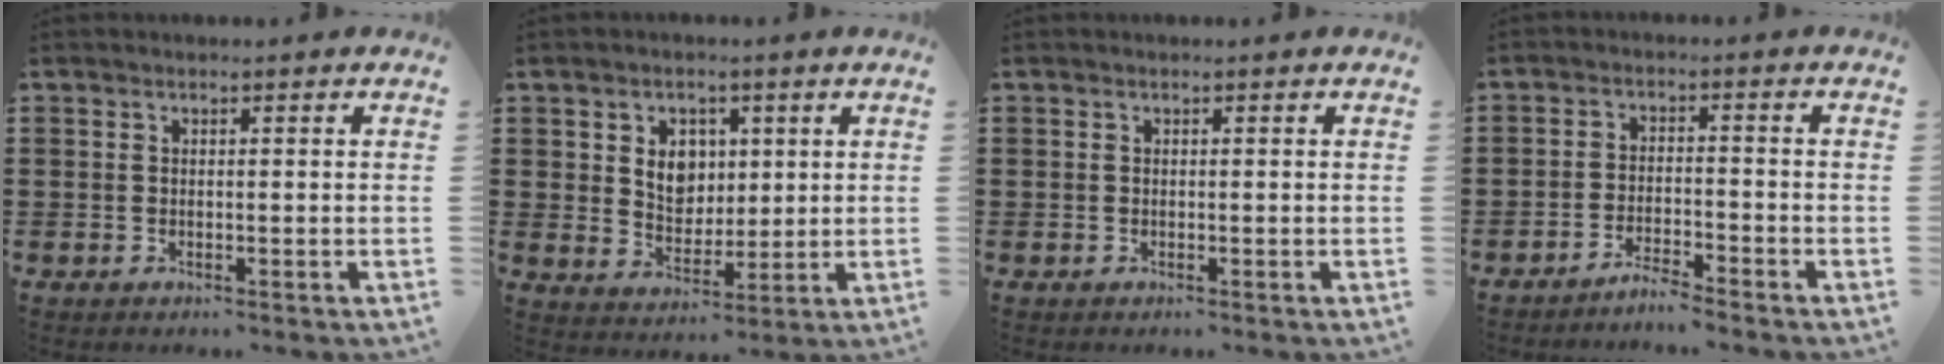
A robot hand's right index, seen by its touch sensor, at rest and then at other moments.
{"total": 5.4, "force": [1.7, 4.5, 2.4], "torque": [-0.051, 0.009, 0.026]}
{"total": 0.0}
{"total": 2.8, "force": [-2.7, -0.2, 0.3], "torque": [-0.009, 0.003, -0.056]}